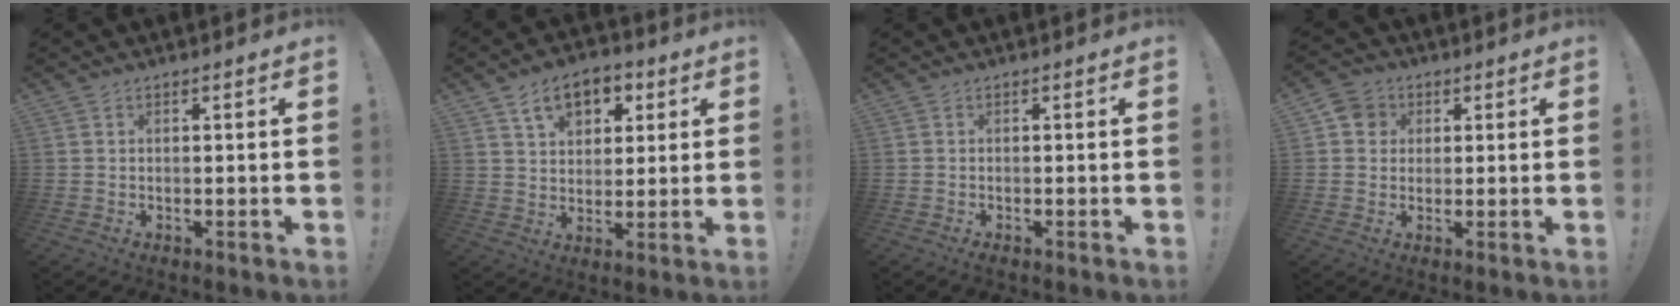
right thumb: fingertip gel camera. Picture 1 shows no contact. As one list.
[{"total": 11.0, "force": [5.4, 7.5, 6.0], "torque": [-0.094, -0.010, 0.100]}, {"total": 0.9, "force": [-0.6, 0.2, 0.6], "torque": [-0.009, 0.001, -0.010]}, {"total": 5.7, "force": [1.8, 5.0, 2.0], "torque": [-0.020, -0.001, 0.033]}]